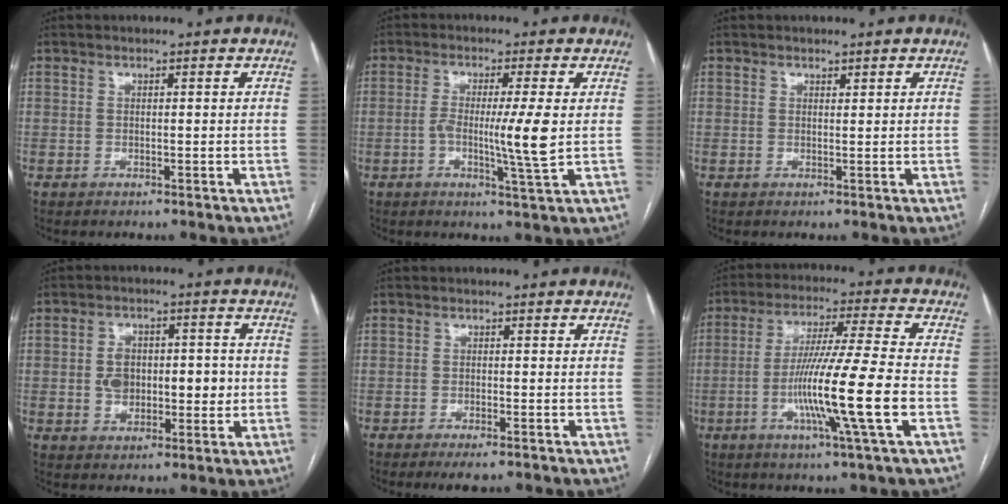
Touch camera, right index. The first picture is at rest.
{"total": 7.1, "force": [-0.4, -0.6, 7.1], "torque": [-0.126, -0.012, -0.008]}
{"total": 0.6, "force": [0.6, 0.2, 0.2], "torque": [-0.001, -0.004, 0.008]}
{"total": 8.4, "force": [-0.1, 5.2, 6.5], "torque": [-0.101, 0.019, 0.007]}
{"total": 2.3, "force": [-1.6, 0.4, 1.6], "torque": [-0.021, -0.003, -0.023]}
{"total": 14.7, "force": [-3.8, -1.3, 14.1], "torque": [-0.263, -0.013, -0.075]}